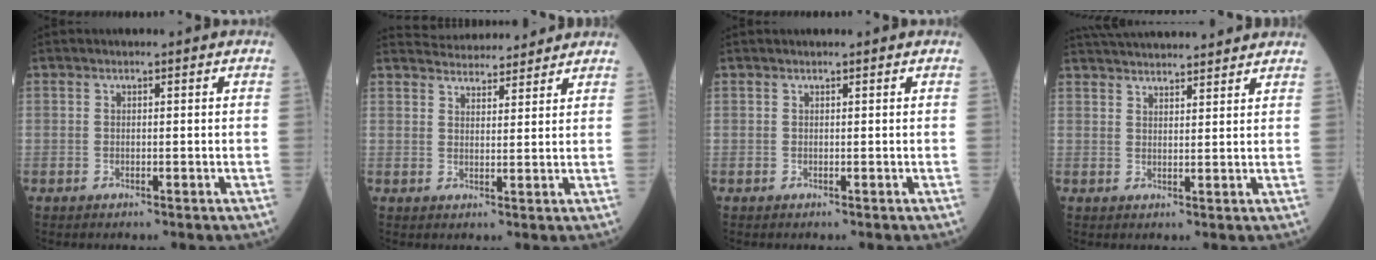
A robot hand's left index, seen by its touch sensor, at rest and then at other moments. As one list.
[{"total": 9.3, "force": [9.0, 1.4, 1.7], "torque": [-0.024, 0.019, 0.125]}, {"total": 0.0}, {"total": 14.7, "force": [13.8, 1.9, 4.8], "torque": [-0.078, 0.038, 0.201]}]